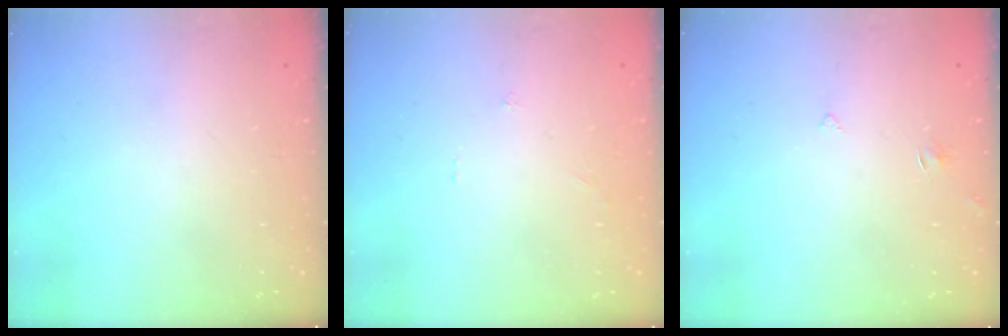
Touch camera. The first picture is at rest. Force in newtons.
{"total": 0.0}
{"total": 2.5, "press": 2.5, "slide": 0.3}